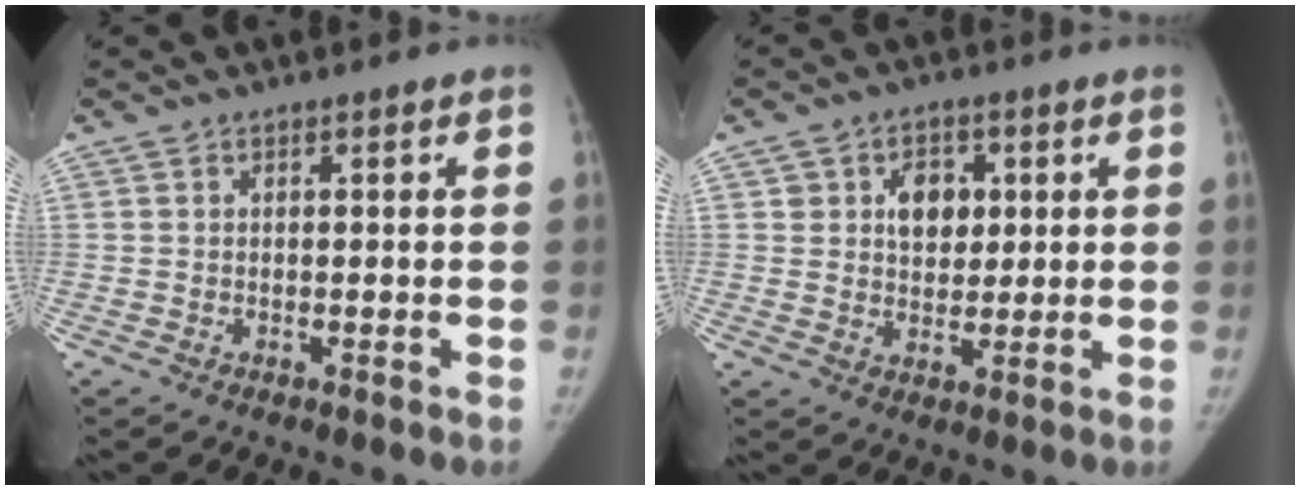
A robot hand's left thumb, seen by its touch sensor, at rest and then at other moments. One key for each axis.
{"total": 6.8, "fx": 1.9, "fy": 5.3, "fz": 3.9, "tx": -0.024, "ty": -0.005, "tz": 0.029}